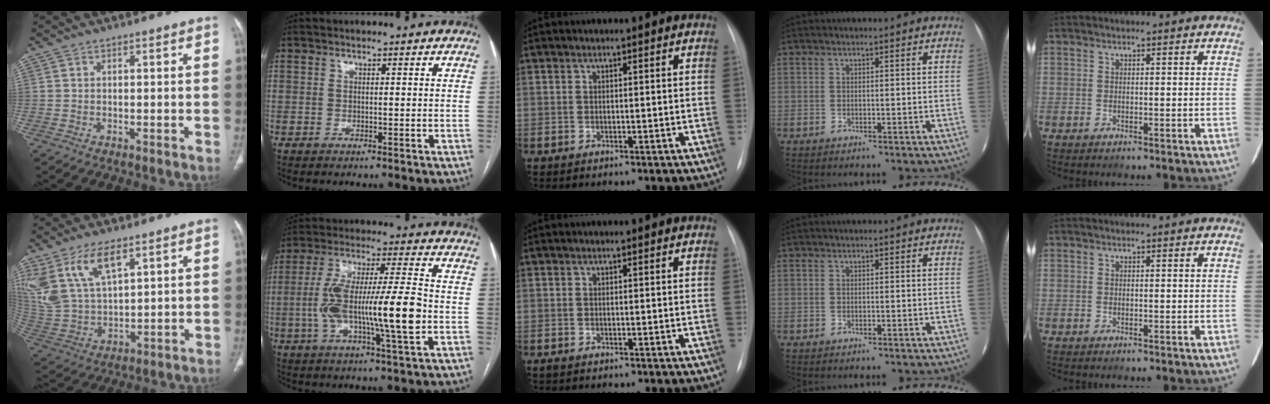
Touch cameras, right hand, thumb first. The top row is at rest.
{"thumb": {"total": 14.6, "force": [8.1, 6.9, 10.0], "torque": [-0.201, -0.024, 0.176]}, "index": {"total": 16.2, "force": [-2.7, 1.3, 15.9], "torque": [-0.297, 0.008, -0.050]}, "middle": {"total": 1.1, "force": [-0.9, 0.4, 0.4], "torque": [-0.008, -0.002, -0.010]}}